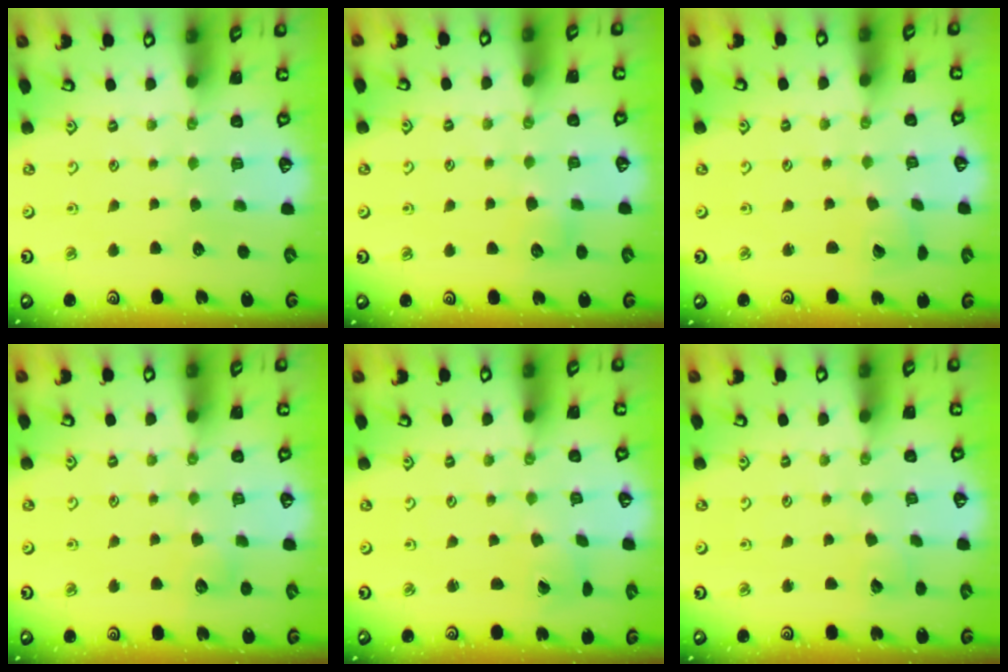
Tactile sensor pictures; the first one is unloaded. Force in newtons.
{"total": 4.9, "press": 4.8, "slide": 0.6}
{"total": 3.6, "press": 3.5, "slide": 0.4}
{"total": 6.5, "press": 6.4, "slide": 0.9}
{"total": 2.1, "press": 2.1, "slide": 0.2}
{"total": 3.5, "press": 3.5, "slide": 0.5}